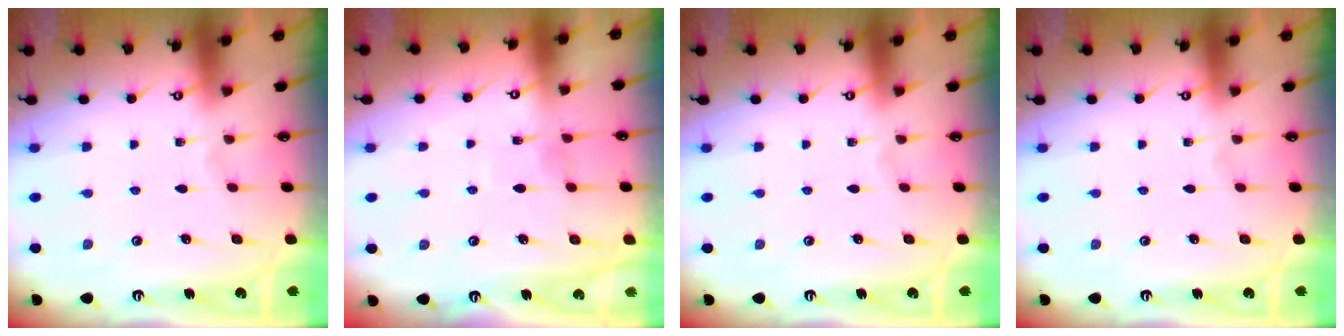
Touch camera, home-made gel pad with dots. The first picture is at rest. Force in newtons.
{"total": 8.8, "press": 8.7, "slide": 0.7}
{"total": 0.0}
{"total": 0.0}